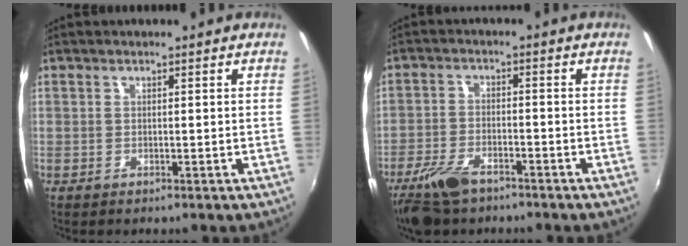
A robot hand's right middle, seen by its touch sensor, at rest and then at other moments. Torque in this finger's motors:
{"motor_torque": [0.14, -0.14, 0.06, 0.03]}